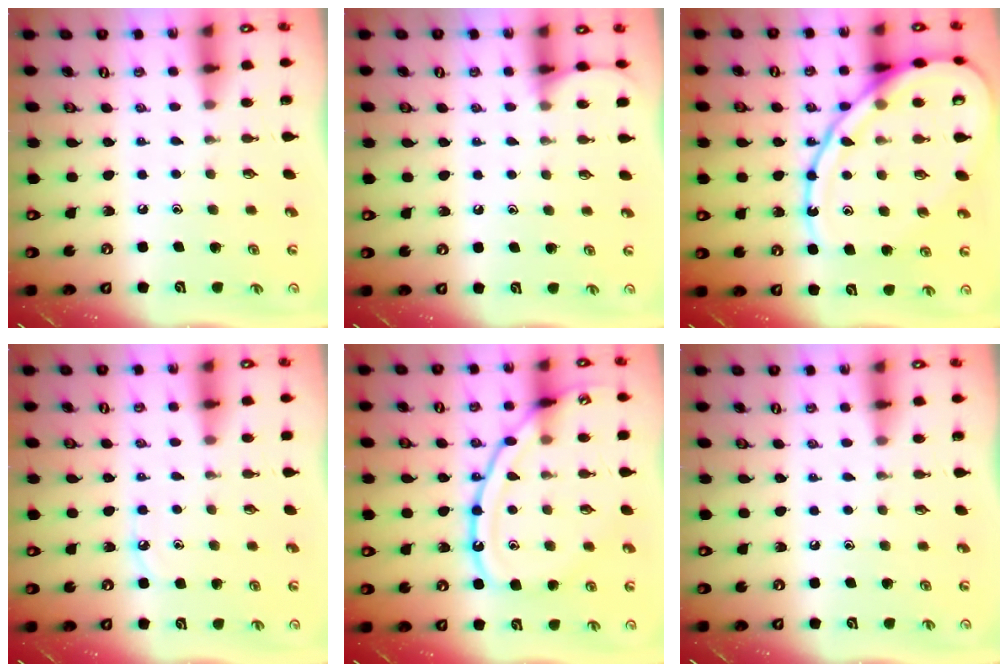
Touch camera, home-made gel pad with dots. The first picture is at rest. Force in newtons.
{"total": 5.1, "press": 5.0, "slide": 0.7}
{"total": 20.1, "press": 20.0, "slide": 2.2}
{"total": 4.6, "press": 4.6, "slide": 0.3}
{"total": 15.7, "press": 15.7, "slide": 1.2}
{"total": 0.0}